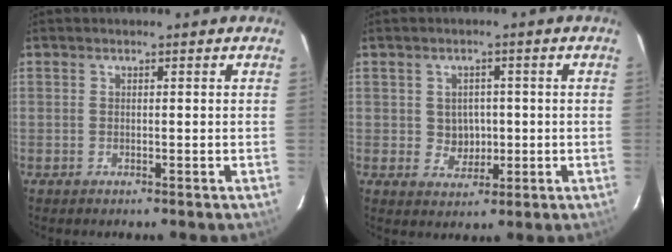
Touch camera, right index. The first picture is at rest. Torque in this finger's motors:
{"motor_torque": [-0.05, -0.09, 0.07, 0.00]}